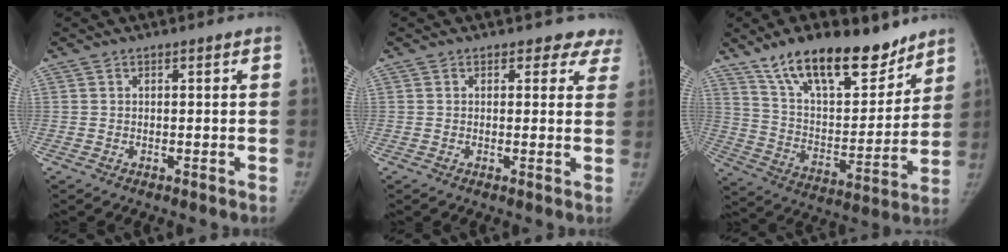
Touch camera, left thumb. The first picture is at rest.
{"total": 5.1, "force": [4.3, 2.7, 0.0], "torque": [0.049, -0.016, 0.020]}
{"total": 21.3, "force": [15.2, 8.9, 11.9], "torque": [-0.148, -0.073, 0.260]}